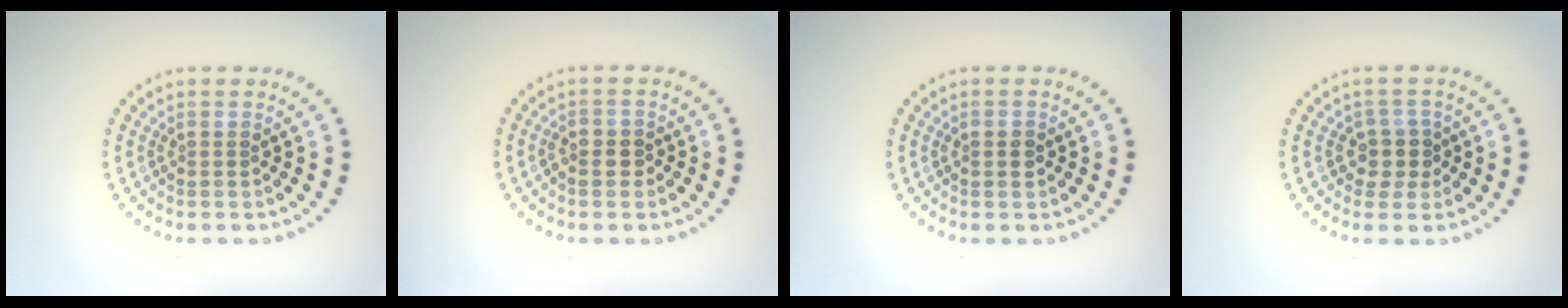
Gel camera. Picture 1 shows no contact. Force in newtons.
{"total": 1.3, "press": 1.2, "slide": 0.5}
{"total": 1.3, "press": 1.3, "slide": 0.1}
{"total": 2.4, "press": 2.0, "slide": 1.3}